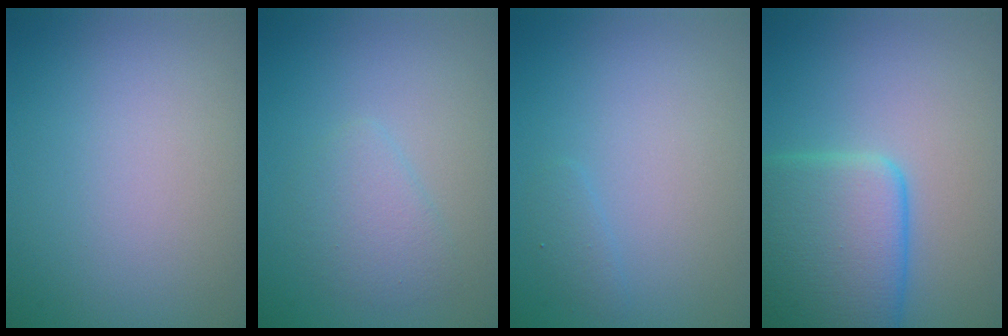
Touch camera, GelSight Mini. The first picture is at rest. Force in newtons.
{"total": 2.1, "press": 2.1, "slide": 0.1}
{"total": 0.8, "press": 0.8, "slide": 0.1}
{"total": 8.0, "press": 8.0, "slide": 0.4}